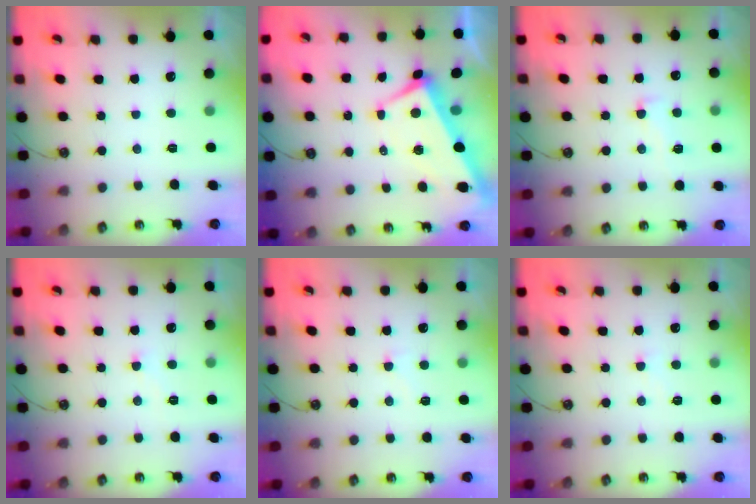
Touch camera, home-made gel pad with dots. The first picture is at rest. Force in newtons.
{"total": 1.4, "press": 1.0, "slide": 1.0}
{"total": 1.6, "press": 1.1, "slide": 1.1}
{"total": 0.5, "press": 0.2, "slide": 0.5}
{"total": 3.4, "press": 3.3, "slide": 0.8}
{"total": 0.6, "press": 0.3, "slide": 0.6}